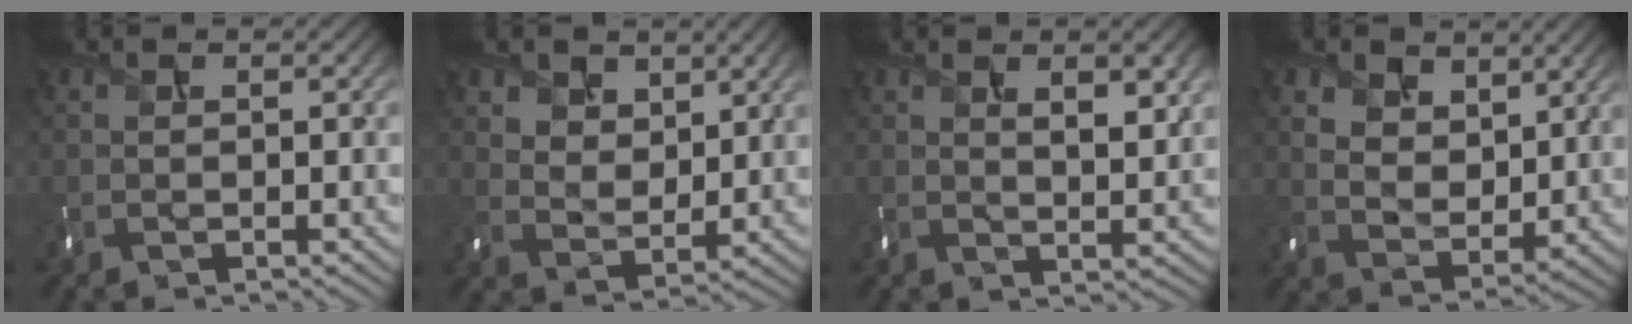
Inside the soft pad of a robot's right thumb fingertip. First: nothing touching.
{"total": 5.4, "force": [3.5, 3.4, 2.5], "torque": [-0.065, -0.015, 0.068]}
{"total": 5.0, "force": [2.4, 1.9, 4.1], "torque": [-0.068, -0.002, 0.042]}
{"total": 7.8, "force": [5.0, 4.6, 3.9], "torque": [-0.101, -0.020, 0.099]}